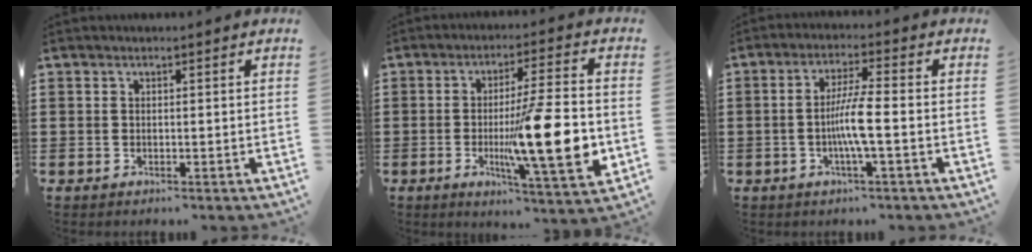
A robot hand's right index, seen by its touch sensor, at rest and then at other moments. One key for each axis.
{"total": 16.1, "fx": -2.9, "fy": 2.9, "fz": 15.5, "tx": -0.237, "ty": -0.023, "tz": -0.048}
{"total": 5.8, "fx": -1.2, "fy": 0.3, "fz": 5.6, "tx": -0.107, "ty": -0.006, "tz": -0.028}